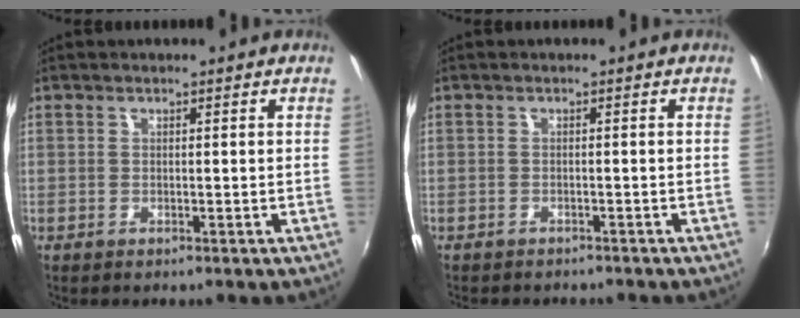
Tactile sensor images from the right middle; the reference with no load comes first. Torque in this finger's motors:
{"motor_torque": [0.40, -0.54, 0.17, 0.06]}